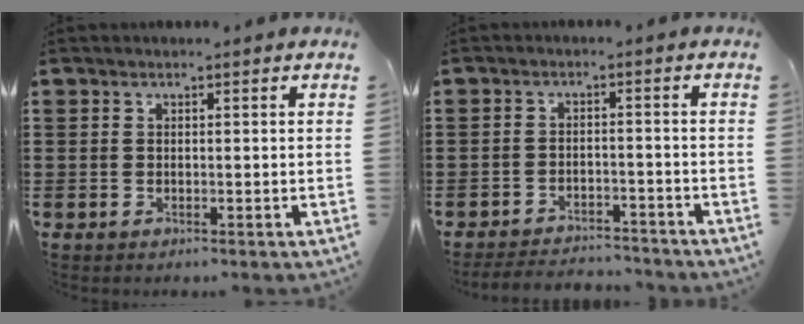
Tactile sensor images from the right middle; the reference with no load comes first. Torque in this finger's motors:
{"motor_torque": [0.11, -0.60, -0.04, 0.00]}